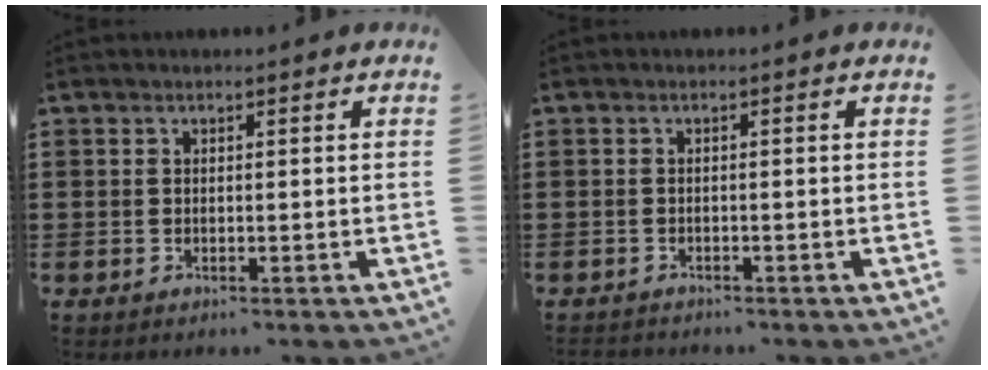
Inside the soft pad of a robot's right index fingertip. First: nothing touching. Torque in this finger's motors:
{"motor_torque": [-0.17, -0.16, 0.00, 0.00]}